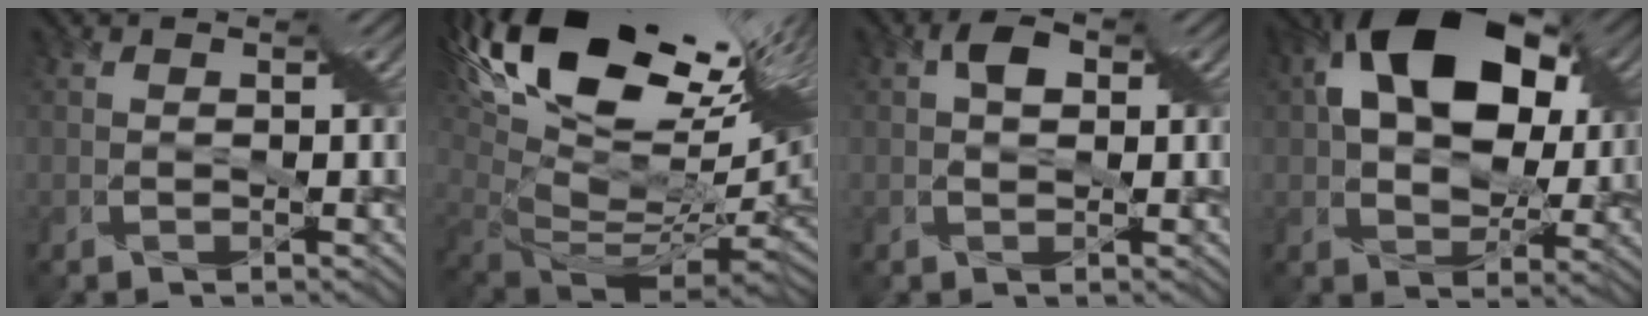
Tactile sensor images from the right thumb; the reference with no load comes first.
{"total": 20.4, "force": [9.2, 9.3, 15.6], "torque": [-0.296, 0.038, 0.177]}
{"total": 1.8, "force": [0.5, 1.3, 1.1], "torque": [-0.021, 0.003, 0.008]}
{"total": 16.7, "force": [5.9, 10.6, 11.5], "torque": [-0.211, 0.035, 0.090]}